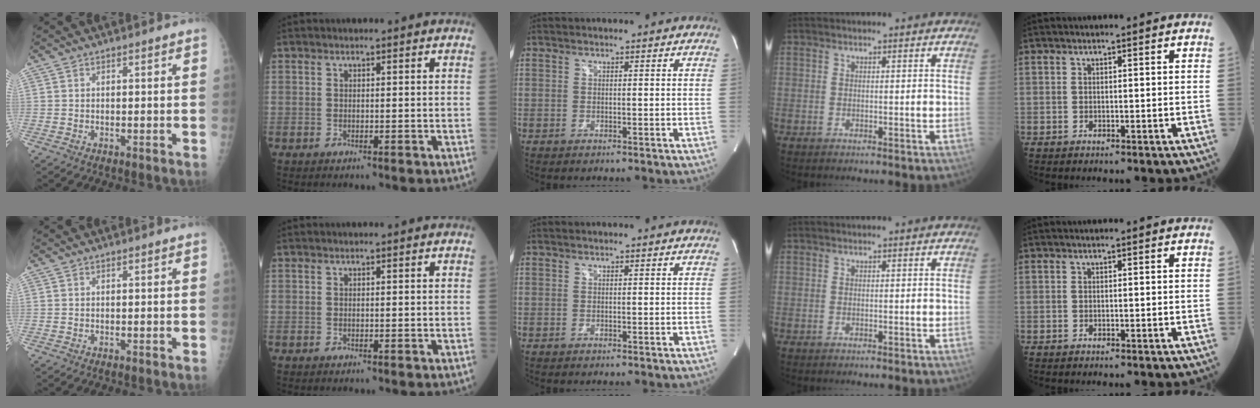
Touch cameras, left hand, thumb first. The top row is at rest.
{}